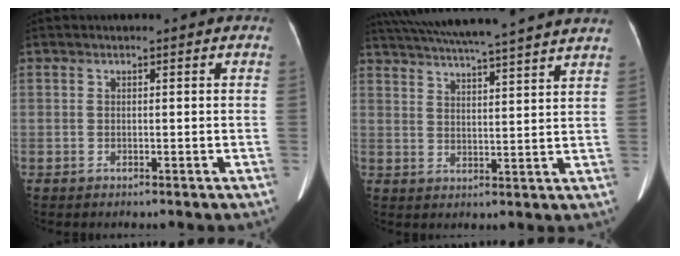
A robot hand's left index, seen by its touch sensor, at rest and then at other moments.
{"total": 21.3, "force": [19.0, -0.3, 9.6], "torque": [-0.168, 0.012, 0.260]}